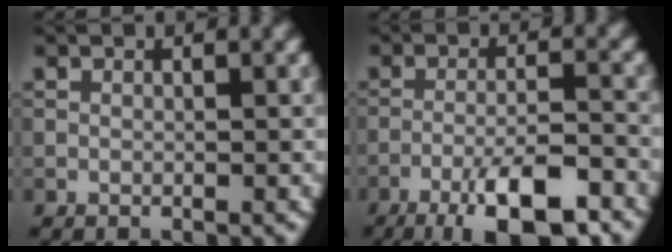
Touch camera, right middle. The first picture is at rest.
{"total": 8.2, "force": [-5.2, 1.6, 6.0], "torque": [-0.098, 0.003, -0.088]}